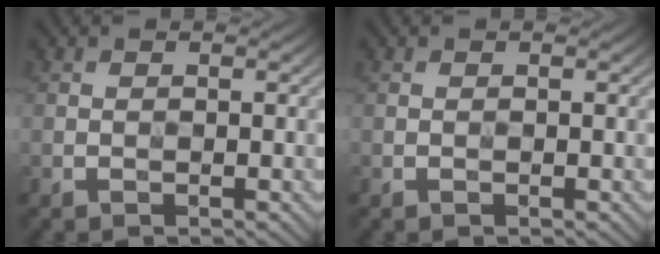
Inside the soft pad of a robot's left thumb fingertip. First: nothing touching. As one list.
[{"total": 0.0}]